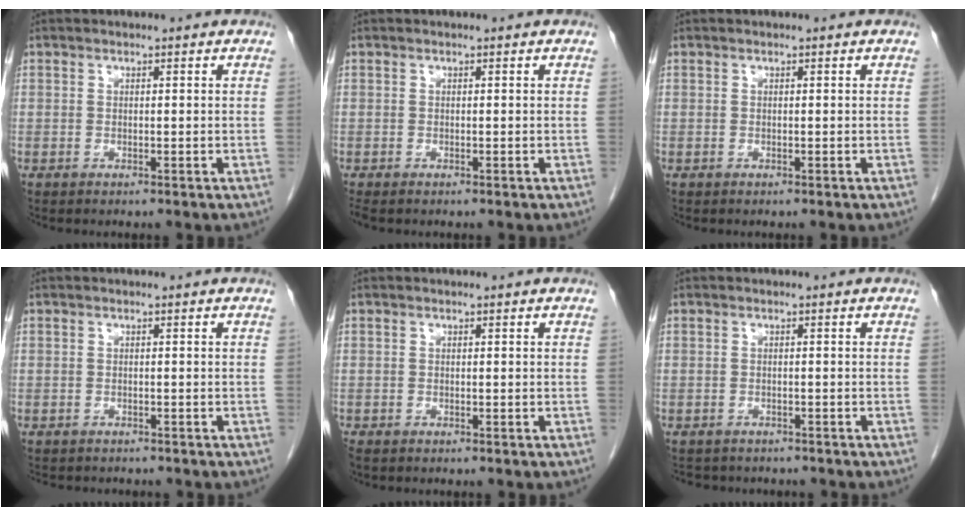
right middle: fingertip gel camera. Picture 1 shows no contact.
{"total": 0.8, "force": [-0.7, 0.2, 0.4], "torque": [-0.007, -0.003, -0.011]}
{"total": 0.0}
{"total": 4.5, "force": [-4.0, 1.8, 1.1], "torque": [-0.016, -0.002, -0.052]}
{"total": 1.0, "force": [-0.9, 0.5, 0.3], "torque": [-0.012, -0.003, -0.015]}
{"total": 5.6, "force": [-5.0, 2.3, 1.2], "torque": [-0.017, 0.003, -0.061]}